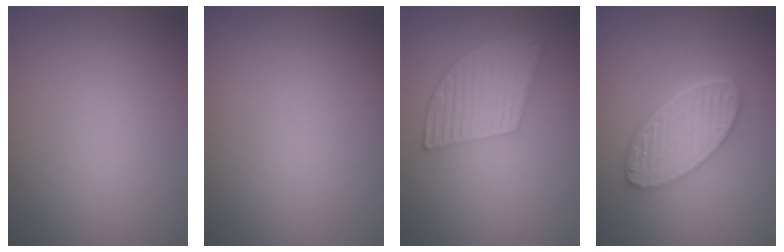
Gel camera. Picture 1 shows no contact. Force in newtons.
{"total": 0.0}
{"total": 5.4, "press": 3.9, "slide": 3.7}
{"total": 5.6, "press": 4.4, "slide": 3.5}